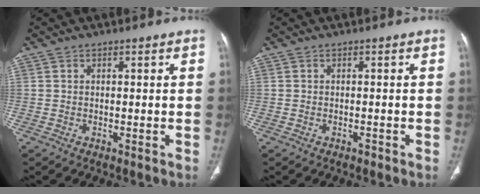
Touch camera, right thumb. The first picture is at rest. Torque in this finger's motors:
{"motor_torque": [0.27, 0.08, -0.07, -0.19, -0.02]}